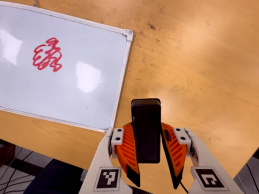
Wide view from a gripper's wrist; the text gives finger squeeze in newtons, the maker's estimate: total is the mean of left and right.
{"total": 7.9, "left": 7.3, "right": 8.5}